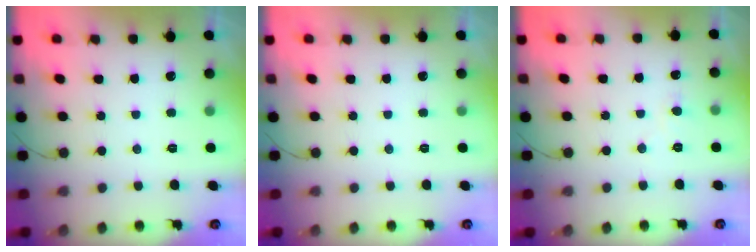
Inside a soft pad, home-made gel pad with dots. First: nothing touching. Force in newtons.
{"total": 0.0}
{"total": 4.5, "press": 4.4, "slide": 0.3}